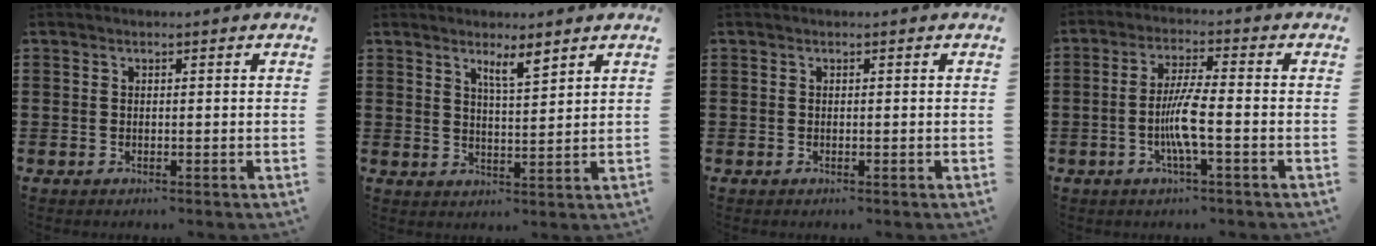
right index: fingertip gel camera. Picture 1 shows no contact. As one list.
[{"total": 3.9, "force": [3.0, 0.5, 2.4], "torque": [-0.044, -0.002, 0.050]}, {"total": 0.0}, {"total": 6.2, "force": [-1.7, 0.5, 5.9], "torque": [-0.125, -0.010, -0.038]}]